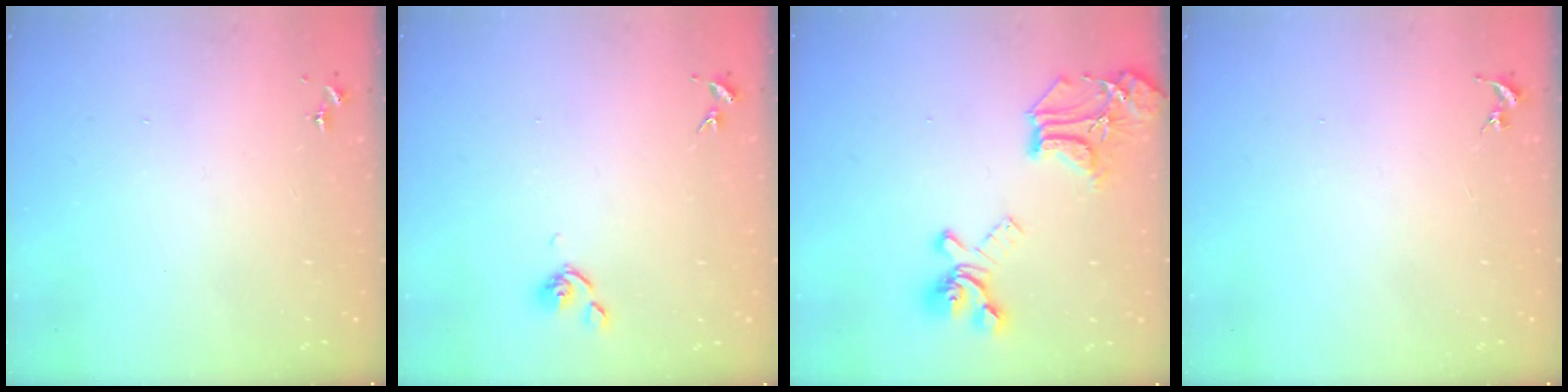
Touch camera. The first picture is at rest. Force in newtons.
{"total": 6.0, "press": 5.9, "slide": 0.8}
{"total": 20.8, "press": 20.7, "slide": 1.6}
{"total": 0.0}